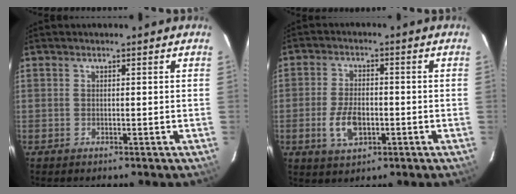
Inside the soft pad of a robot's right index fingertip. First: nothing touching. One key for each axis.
{"total": 7.0, "fx": -2.0, "fy": 4.0, "fz": 5.4, "tx": -0.114, "ty": -0.005, "tz": -0.031}